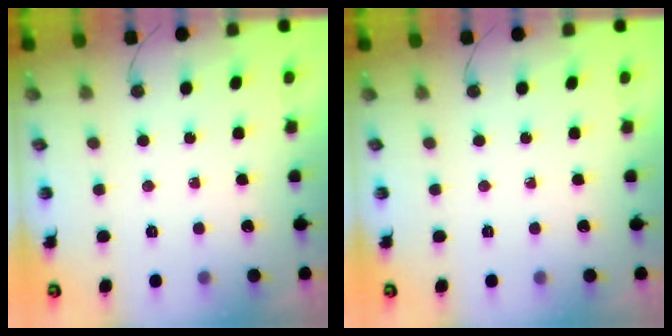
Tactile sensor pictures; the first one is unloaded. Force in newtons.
{"total": 0.0}